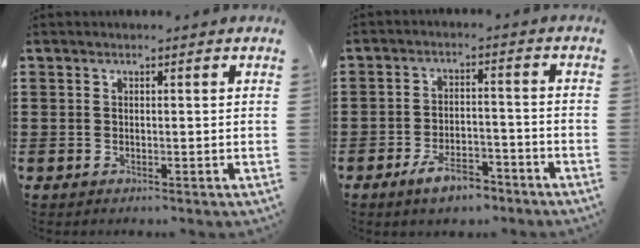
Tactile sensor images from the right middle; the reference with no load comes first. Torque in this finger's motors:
{"motor_torque": [1.86, -0.27, 0.44, 0.14]}